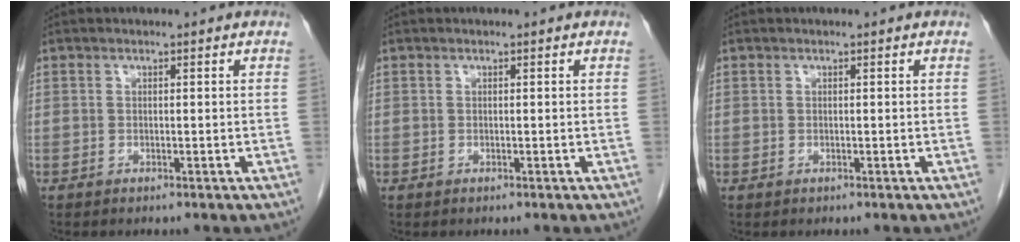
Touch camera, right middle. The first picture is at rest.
{"total": 0.0}
{"total": 0.0}